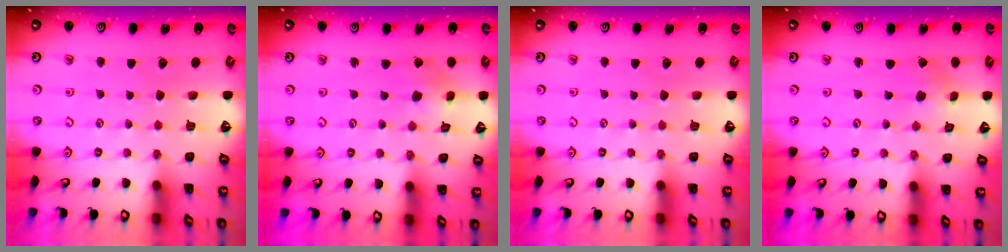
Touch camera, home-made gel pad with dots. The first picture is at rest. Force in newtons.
{"total": 3.2, "press": 3.2, "slide": 0.4}
{"total": 0.0}
{"total": 0.0}